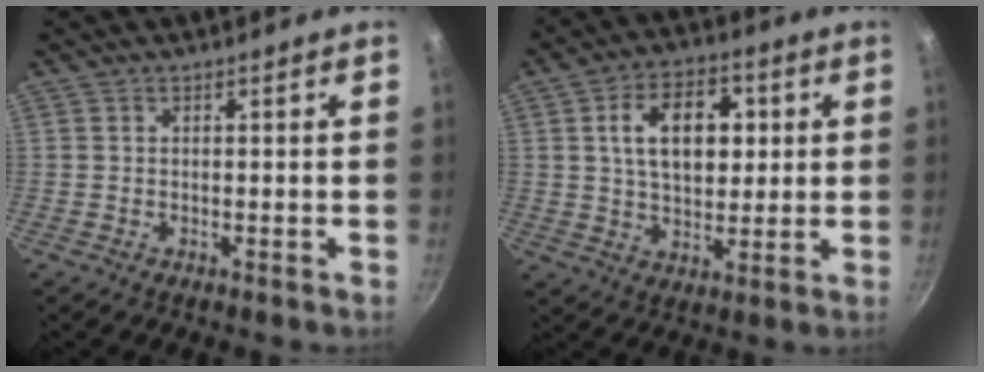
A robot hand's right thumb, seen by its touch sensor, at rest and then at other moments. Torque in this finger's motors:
{"motor_torque": [-0.79, 2.23, 1.47, 0.01, 0.10]}